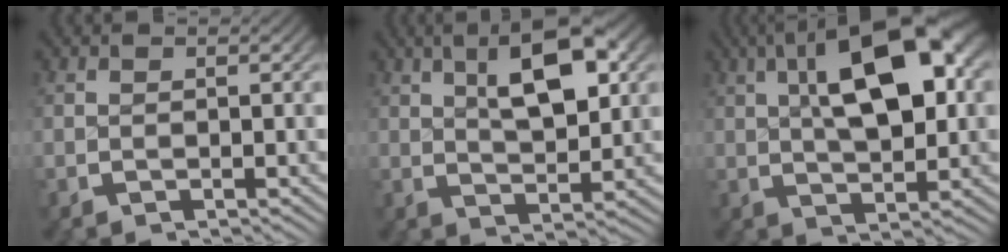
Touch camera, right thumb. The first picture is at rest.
{"total": 7.5, "force": [2.6, 3.3, 6.2], "torque": [-0.090, 0.008, 0.041]}
{"total": 11.9, "force": [3.2, 5.6, 10.0], "torque": [-0.147, 0.012, 0.048]}